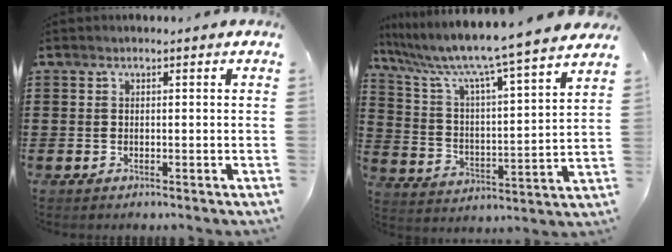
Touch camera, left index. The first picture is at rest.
{"total": 8.2, "force": [7.1, -0.8, 4.0], "torque": [-0.110, -0.064, 0.110]}